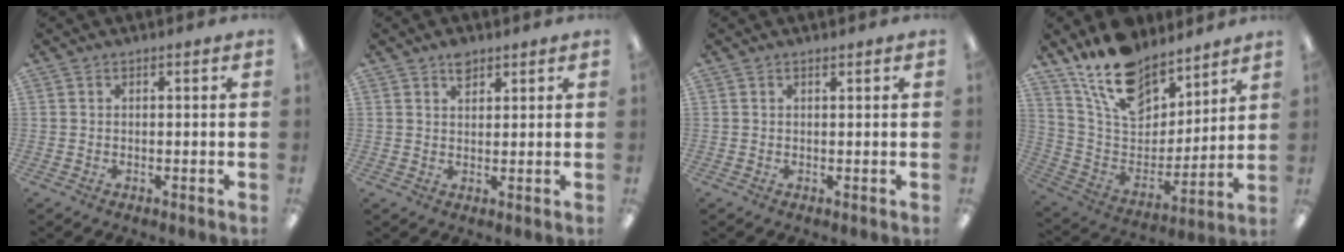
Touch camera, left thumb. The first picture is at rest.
{"total": 3.5, "force": [2.5, 2.0, 1.5], "torque": [-0.009, -0.009, 0.042]}
{"total": 0.7, "force": [0.6, 0.2, 0.1], "torque": [0.006, -0.003, 0.010]}
{"total": 17.7, "force": [14.0, 8.5, 6.8], "torque": [-0.149, -0.082, 0.260]}